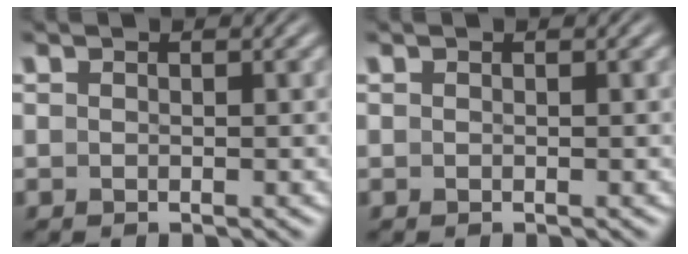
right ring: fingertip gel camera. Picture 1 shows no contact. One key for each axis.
{"total": 0.0}